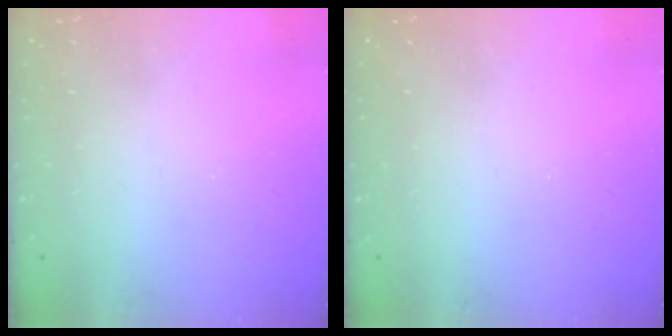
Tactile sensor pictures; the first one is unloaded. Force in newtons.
{"total": 0.0}